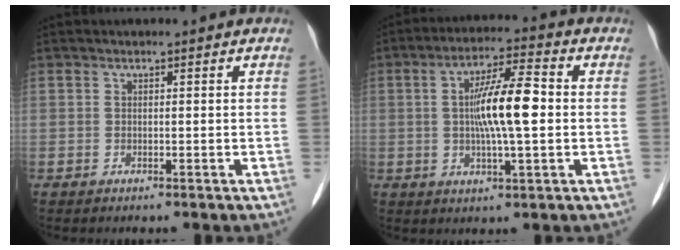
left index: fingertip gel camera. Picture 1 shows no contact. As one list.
[{"total": 9.9, "force": [0.2, 1.5, 9.7], "torque": [-0.180, 0.010, -0.001]}]